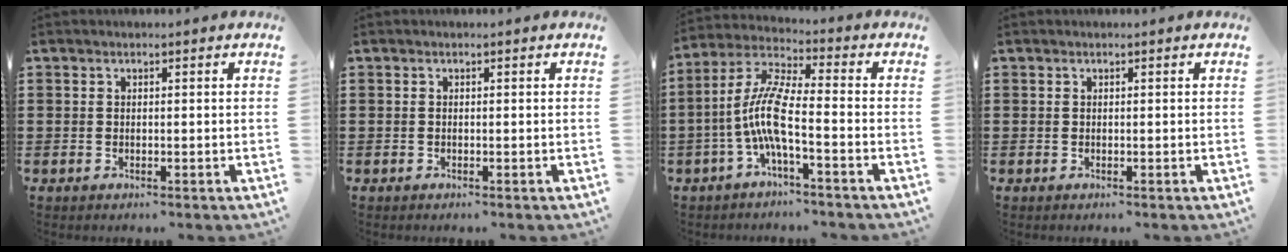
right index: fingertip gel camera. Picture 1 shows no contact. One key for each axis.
{"total": 0.0}
{"total": 9.0, "fx": -2.8, "fy": 1.7, "fz": 8.4, "tx": -0.192, "ty": -0.011, "tz": -0.060}
{"total": 0.0}